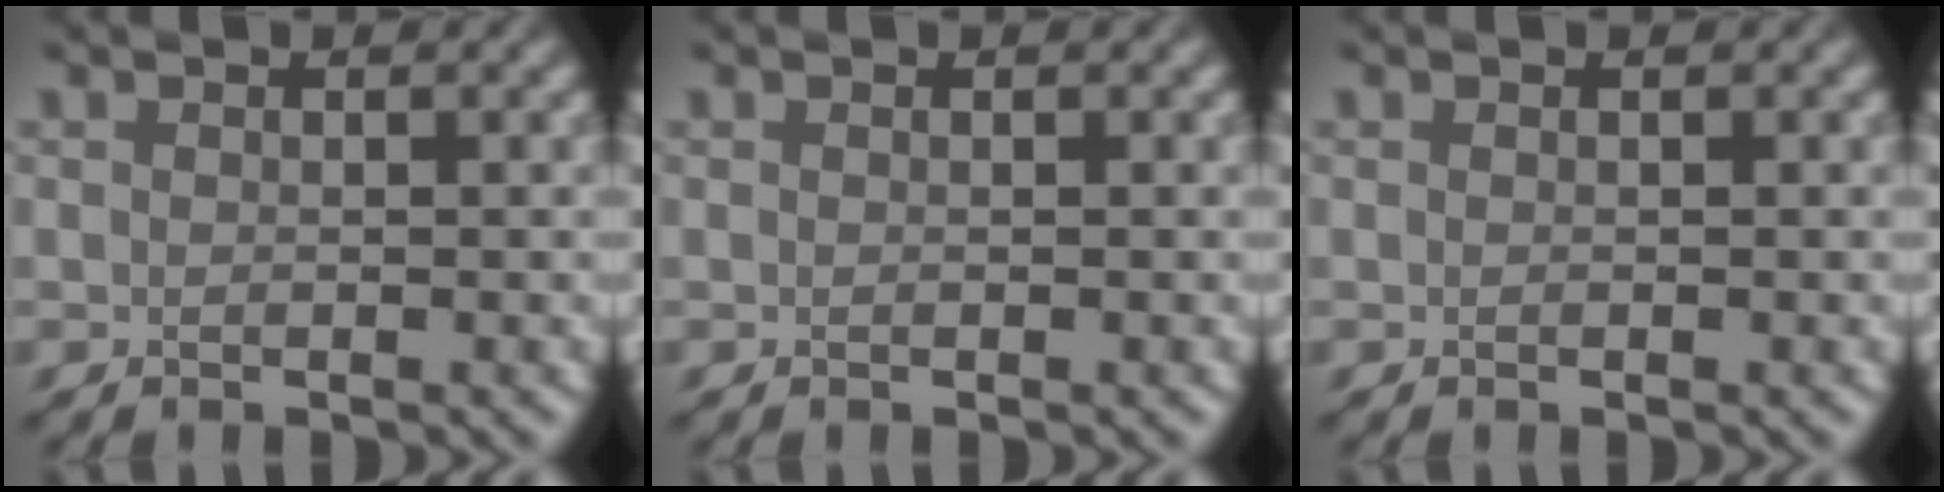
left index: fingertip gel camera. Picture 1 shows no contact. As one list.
[{"total": 0.0}, {"total": 0.0}]